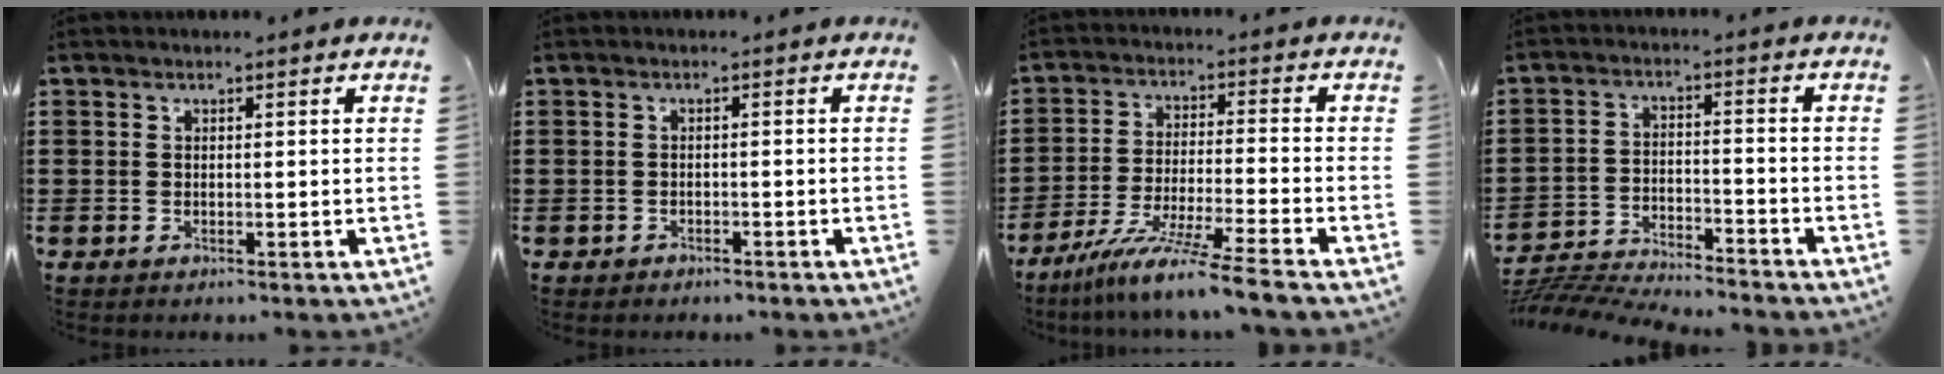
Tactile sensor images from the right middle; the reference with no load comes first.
{"total": 0.9, "force": [-0.9, 0.3, 0.0], "torque": [-0.003, -0.001, -0.019]}
{"total": 8.9, "force": [-7.5, -1.1, 4.7], "torque": [-0.088, -0.017, -0.145]}
{"total": 5.4, "force": [-5.4, 0.2, 0.6], "torque": [-0.024, 0.001, -0.112]}